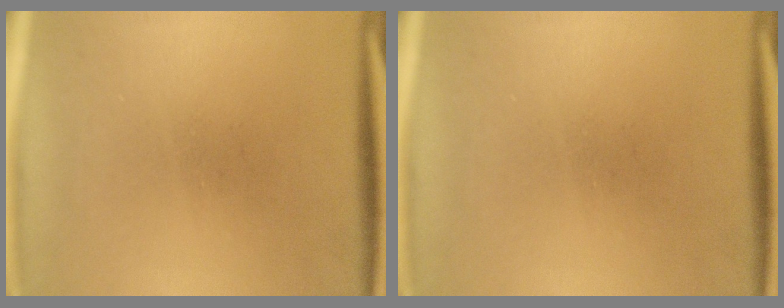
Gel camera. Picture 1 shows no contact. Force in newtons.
{"total": 0.0}